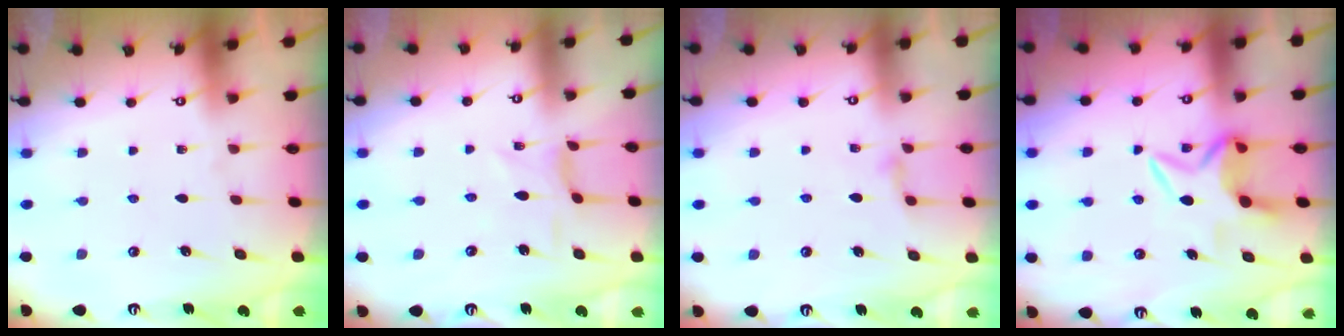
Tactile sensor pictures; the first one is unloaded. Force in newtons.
{"total": 2.1, "press": 2.1, "slide": 0.5}
{"total": 2.3, "press": 2.3, "slide": 0.4}
{"total": 6.7, "press": 6.7, "slide": 0.7}